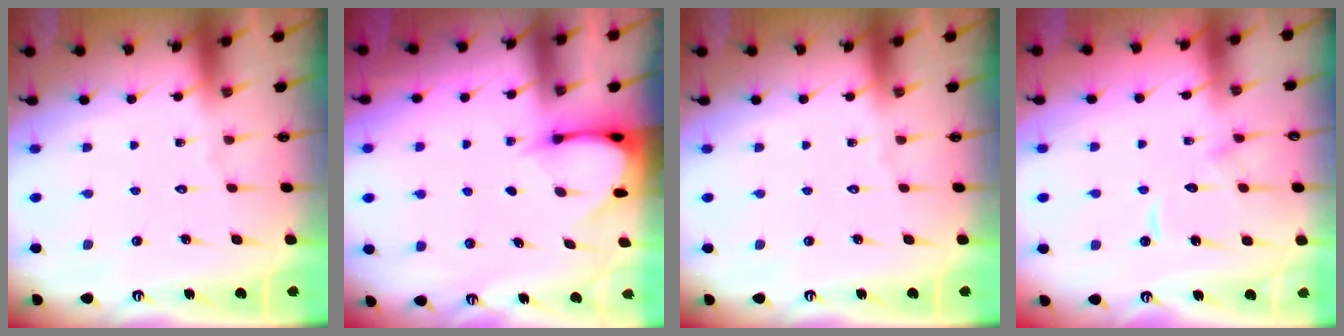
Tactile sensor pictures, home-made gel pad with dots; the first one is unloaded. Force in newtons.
{"total": 3.6, "press": 3.6, "slide": 0.3}
{"total": 0.0}
{"total": 10.3, "press": 10.2, "slide": 0.9}